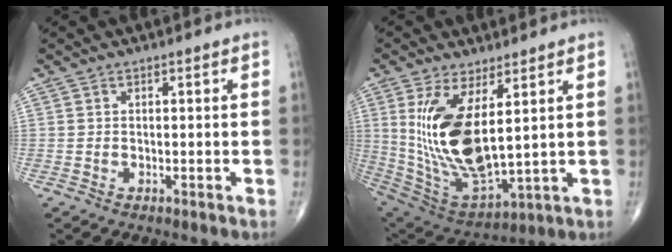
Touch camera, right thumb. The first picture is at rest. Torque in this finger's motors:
{"motor_torque": [-0.48, 1.28, 1.36, 1.04, 0.26]}